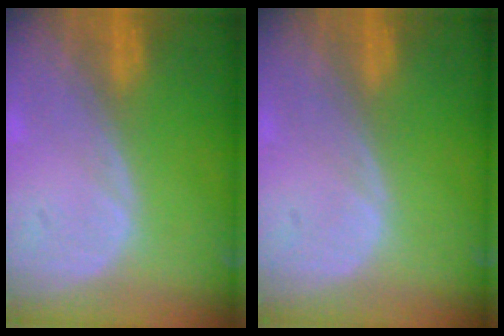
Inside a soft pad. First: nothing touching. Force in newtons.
{"total": 0.0}